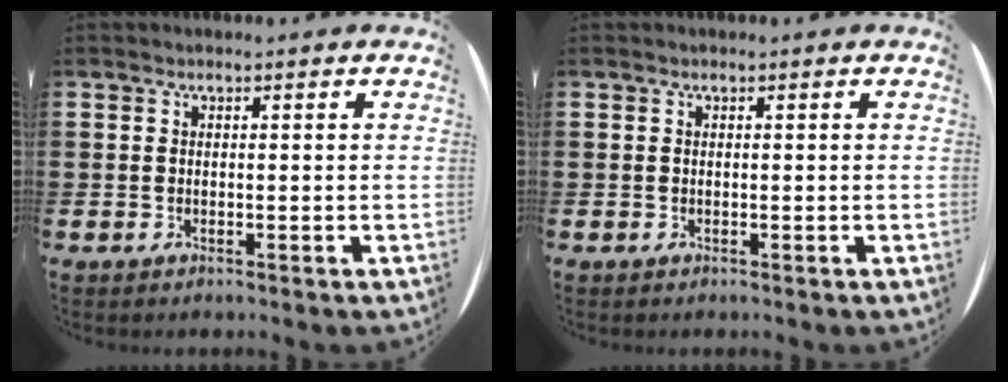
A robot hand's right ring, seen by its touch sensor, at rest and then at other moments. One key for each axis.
{"total": 0.0}